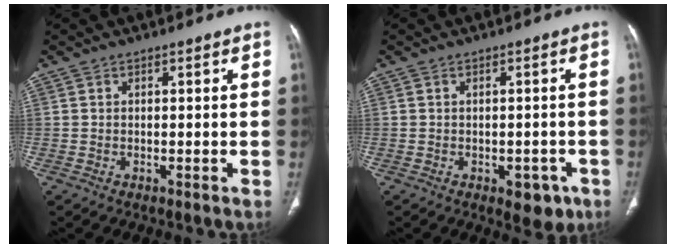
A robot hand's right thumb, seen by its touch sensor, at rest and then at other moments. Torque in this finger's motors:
{"motor_torque": [1.40, 0.48, 0.24, -0.38, 0.20]}